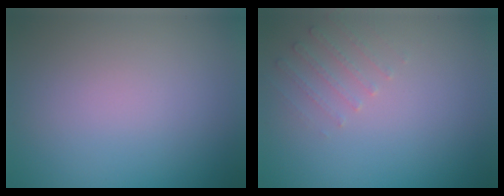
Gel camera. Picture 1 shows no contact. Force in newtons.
{"total": 1.6, "press": 1.6, "slide": 0.4}